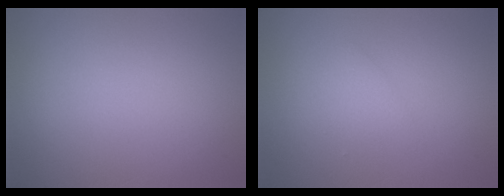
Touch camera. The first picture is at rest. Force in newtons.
{"total": 1.3, "press": 1.3, "slide": 0.1}